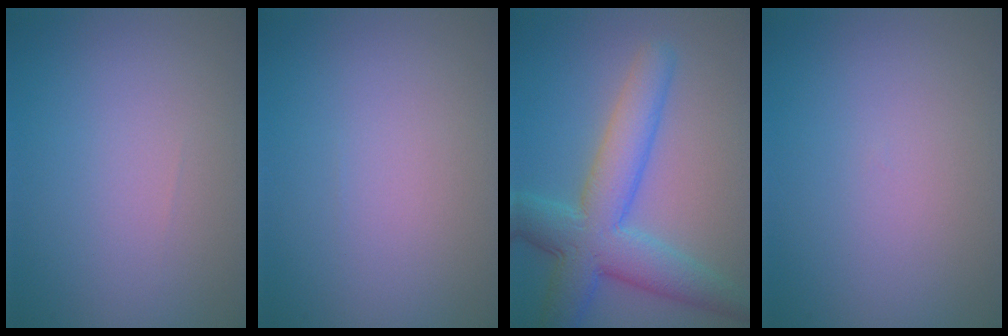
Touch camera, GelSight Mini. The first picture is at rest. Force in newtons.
{"total": 0.0}
{"total": 7.4, "press": 7.4, "slide": 0.3}
{"total": 0.0}